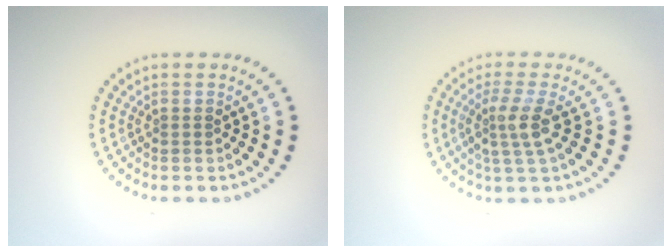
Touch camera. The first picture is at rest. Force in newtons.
{"total": 2.9, "press": 2.3, "slide": 1.8}